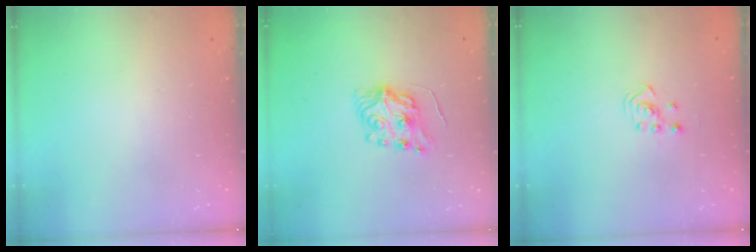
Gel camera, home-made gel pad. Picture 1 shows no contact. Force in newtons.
{"total": 7.5, "press": 7.5, "slide": 0.7}
{"total": 2.5, "press": 2.5, "slide": 0.4}